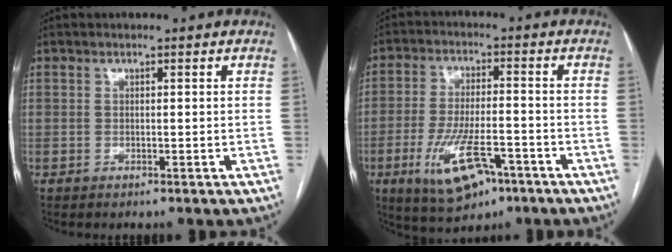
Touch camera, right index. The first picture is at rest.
{"total": 11.2, "force": [-5.6, 4.1, 8.8], "torque": [-0.174, -0.009, -0.085]}